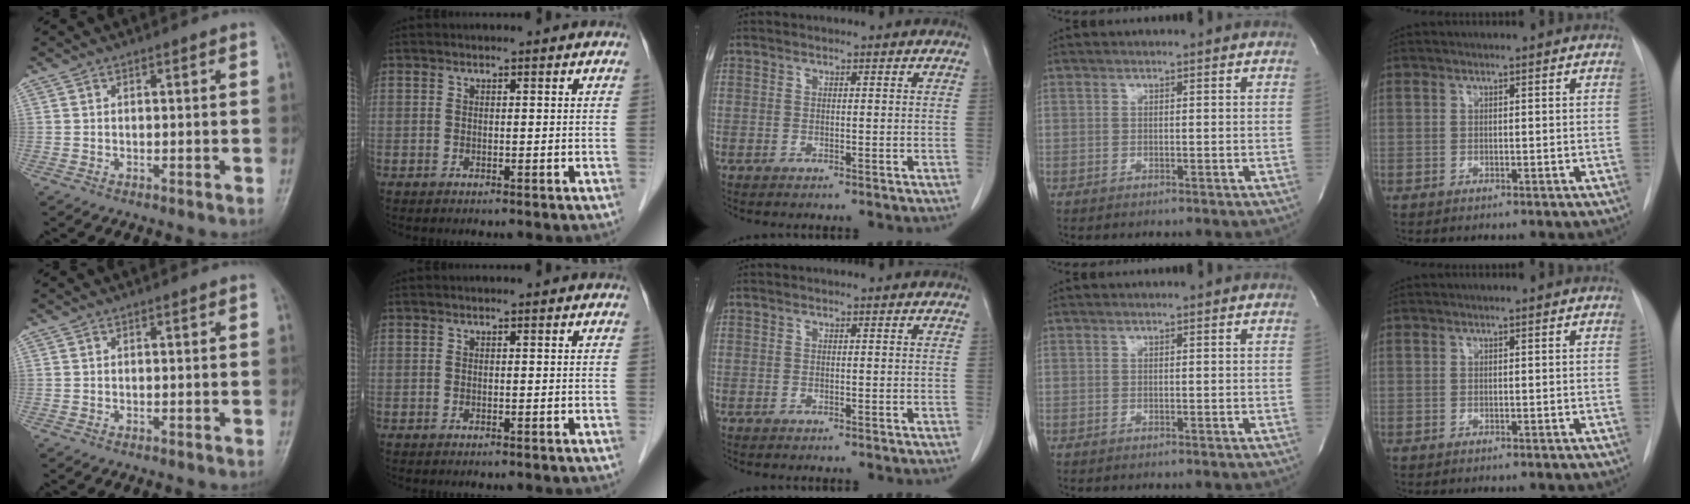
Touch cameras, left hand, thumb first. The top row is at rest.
{}